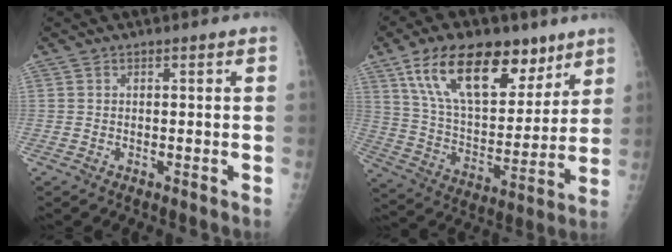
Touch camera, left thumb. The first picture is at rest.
{"total": 22.3, "force": [12.9, 11.3, 14.2], "torque": [-0.199, -0.042, 0.229]}